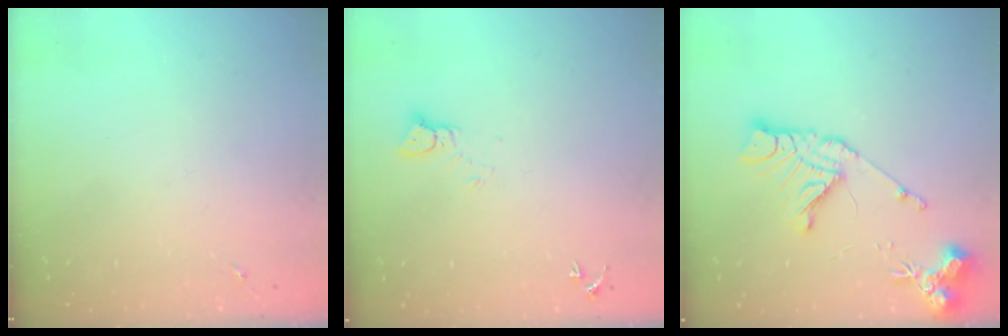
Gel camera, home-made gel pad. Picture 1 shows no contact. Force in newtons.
{"total": 2.6, "press": 2.6, "slide": 0.1}
{"total": 15.4, "press": 15.3, "slide": 1.8}